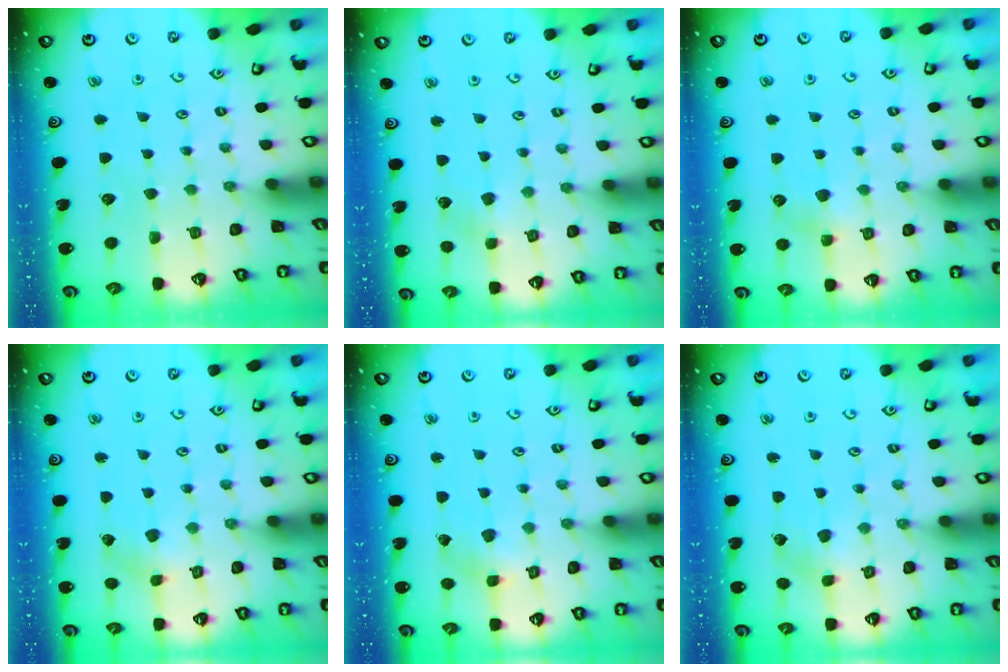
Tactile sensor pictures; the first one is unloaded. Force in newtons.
{"total": 2.9, "press": 2.9, "slide": 0.4}
{"total": 5.4, "press": 5.3, "slide": 0.4}
{"total": 2.3, "press": 2.2, "slide": 0.3}
{"total": 2.3, "press": 2.3, "slide": 0.1}
{"total": 2.9, "press": 2.9, "slide": 0.1}